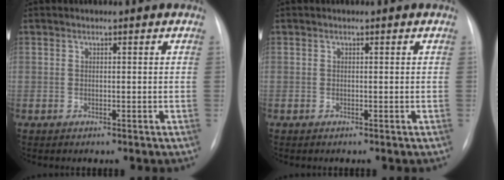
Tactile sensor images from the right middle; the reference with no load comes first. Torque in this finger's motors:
{"motor_torque": [-0.18, -0.11, -0.26, -0.07]}